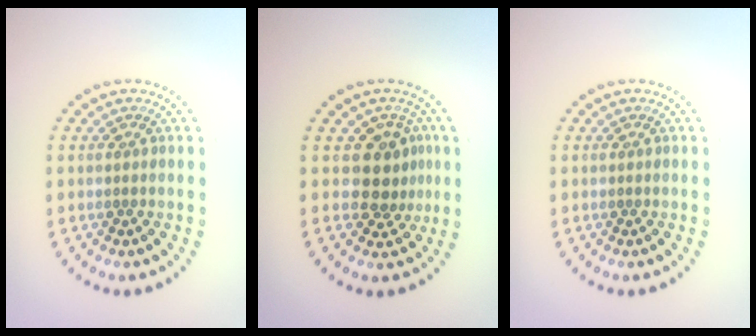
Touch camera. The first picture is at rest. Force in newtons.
{"total": 3.1, "press": 2.6, "slide": 1.8}
{"total": 0.0}